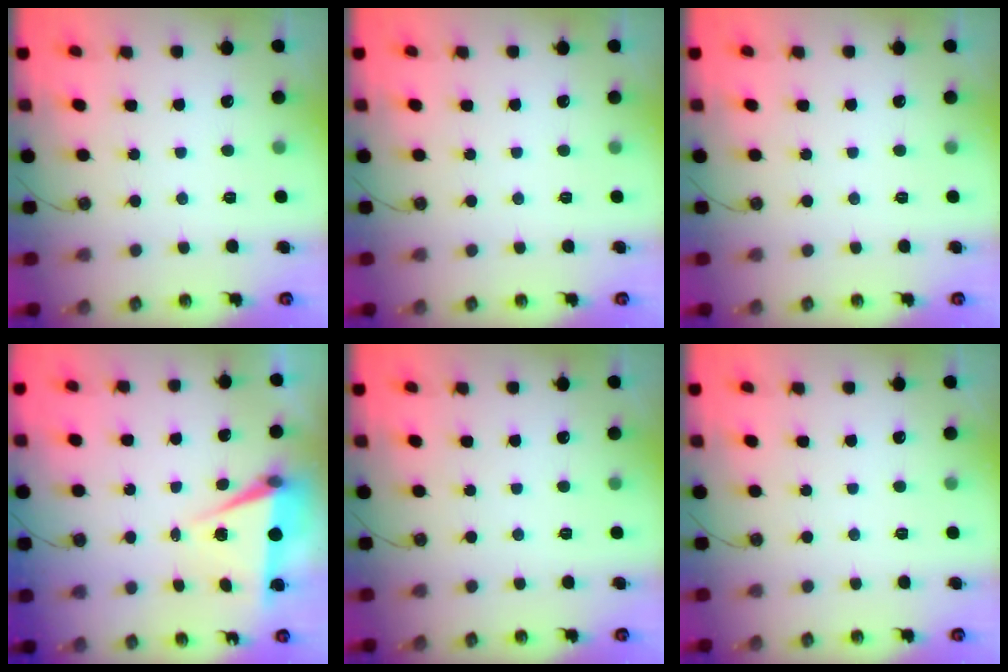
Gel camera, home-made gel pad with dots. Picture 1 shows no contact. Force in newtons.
{"total": 0.0}
{"total": 0.0}
{"total": 6.7, "press": 5.0, "slide": 4.4}
{"total": 0.0}
{"total": 0.0}